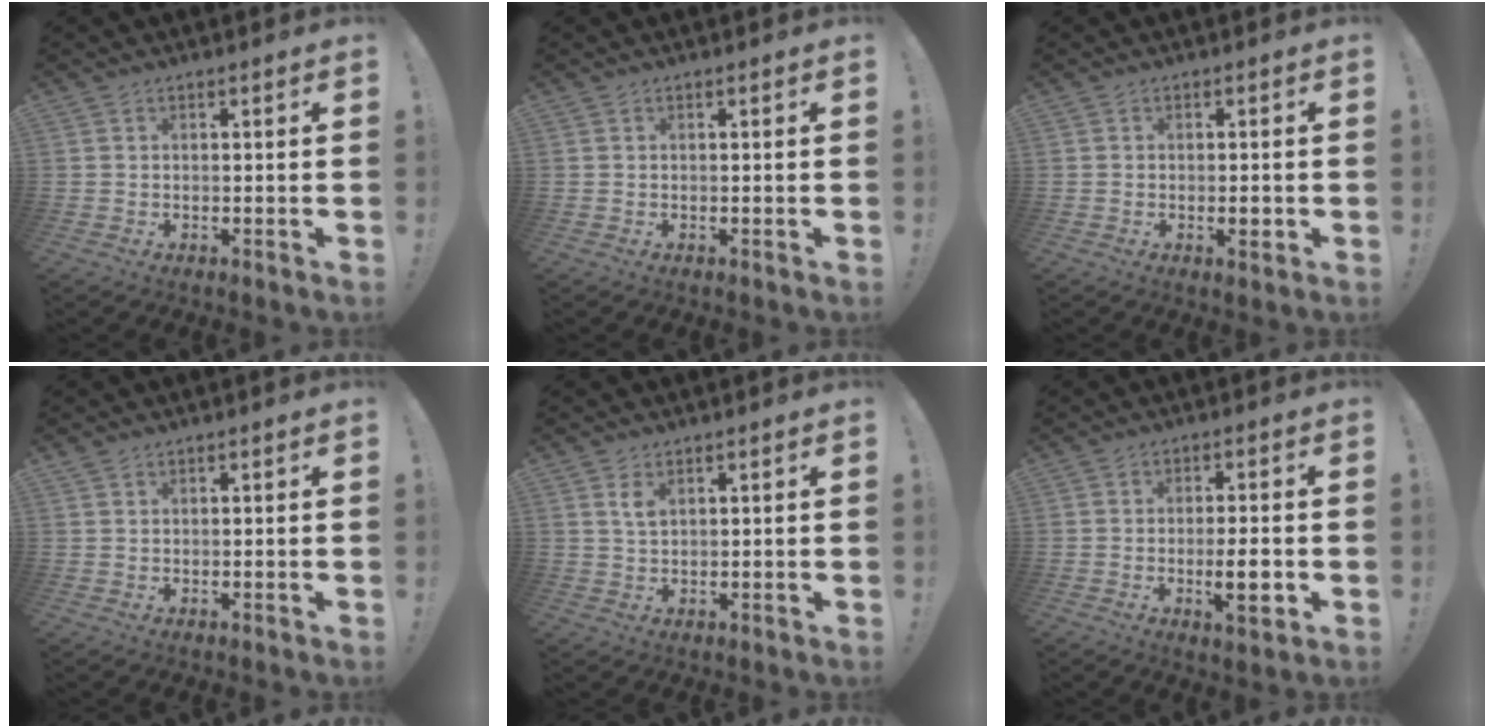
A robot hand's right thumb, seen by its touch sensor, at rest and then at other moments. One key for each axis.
{"total": 0.0}
{"total": 2.3, "fx": -0.6, "fy": 0.6, "fz": 2.1, "tx": -0.025, "ty": -0.001, "tz": -0.011}
{"total": 0.8, "fx": 0.6, "fy": 0.4, "fz": 0.2, "tx": 0.003, "ty": -0.004, "tz": 0.012}
{"total": 3.0, "fx": 1.6, "fy": 1.5, "fz": 2.1, "tx": -0.031, "ty": -0.007, "tz": 0.025}
{"total": 7.3, "fx": -1.9, "fy": 1.4, "fz": 6.9, "tx": -0.098, "ty": -0.005, "tz": -0.032}